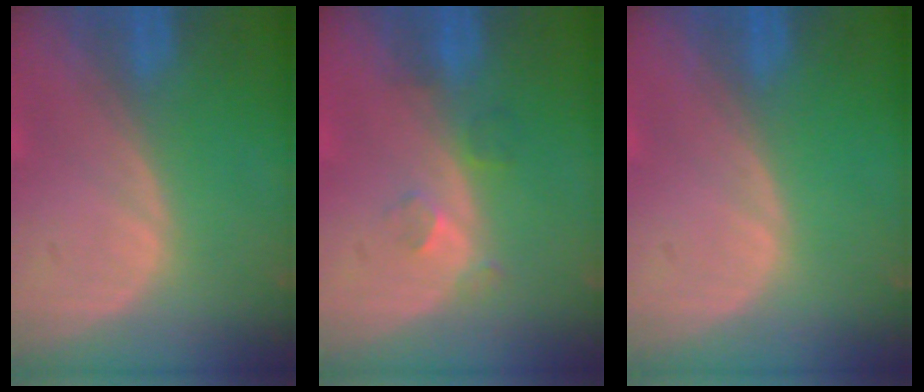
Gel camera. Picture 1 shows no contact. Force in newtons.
{"total": 3.2, "press": 2.6, "slide": 1.8}
{"total": 0.0}